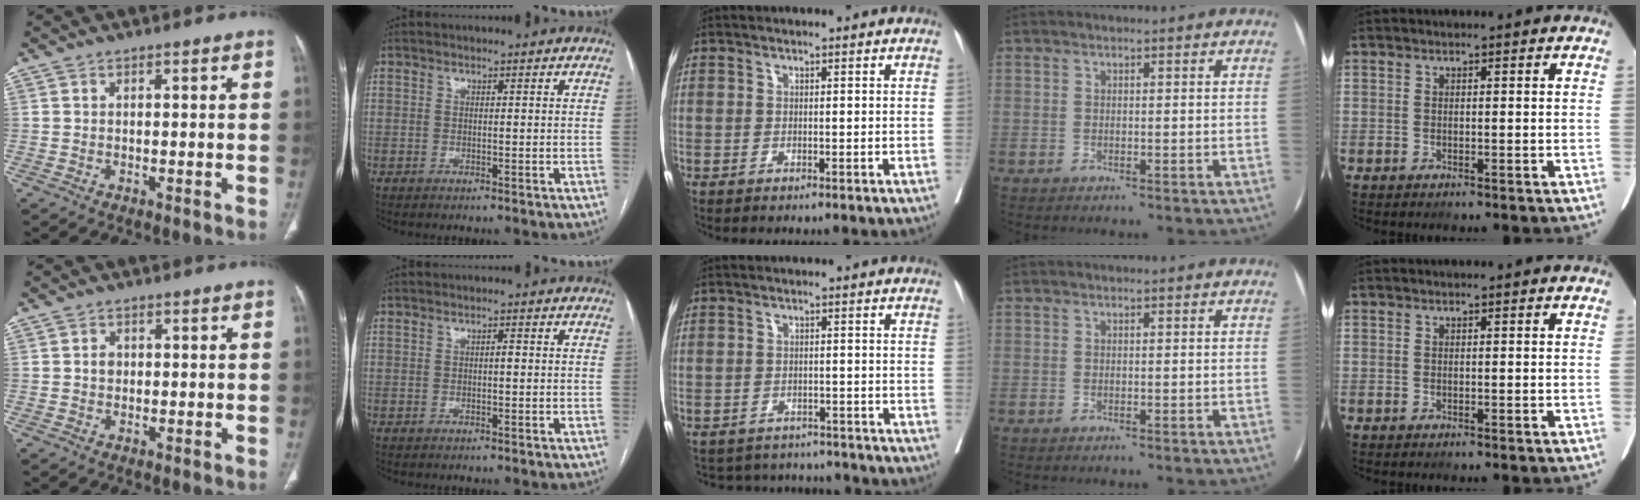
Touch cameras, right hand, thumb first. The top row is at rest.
{"thumb": {"total": 1.6, "force": [0.1, 1.4, 0.9], "torque": [-0.008, 0.004, 0.001]}, "index": {"total": 0.8, "force": [0.0, 0.2, 0.7], "torque": [-0.010, 0.002, -0.002]}, "middle": {"total": 6.8, "force": [-6.3, 2.3, -0.5], "torque": [0.013, 0.021, -0.079]}}